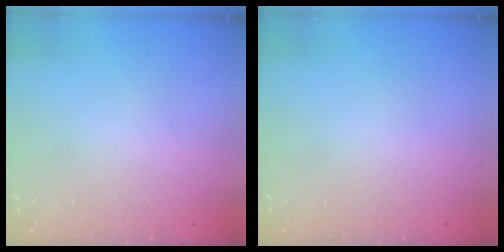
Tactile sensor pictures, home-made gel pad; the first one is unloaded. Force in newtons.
{"total": 0.0}